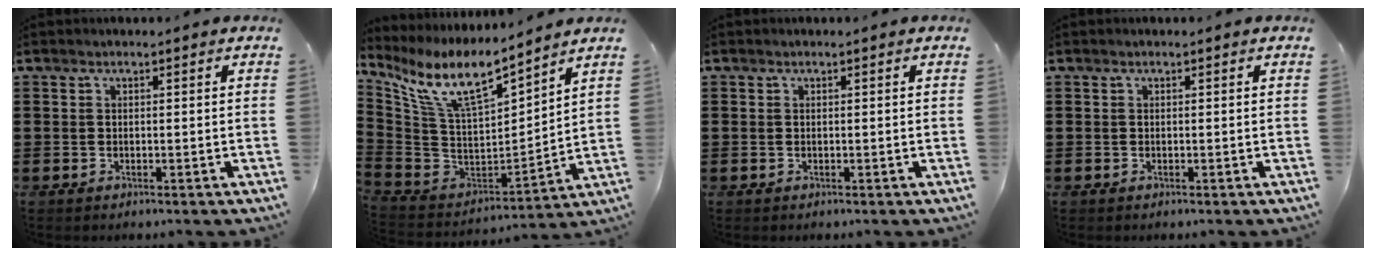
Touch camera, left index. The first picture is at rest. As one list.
[{"total": 11.7, "force": [8.4, 2.7, 7.7], "torque": [-0.182, -0.055, 0.147]}, {"total": 0.0}, {"total": 0.0}]